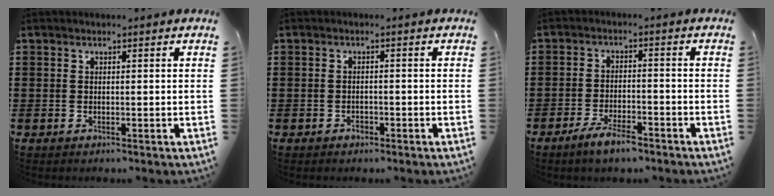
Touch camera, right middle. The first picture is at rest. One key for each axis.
{"total": 1.1, "fx": -0.9, "fy": 0.6, "fz": 0.3, "tx": -0.008, "ty": 0.001, "tz": -0.019}
{"total": 4.5, "fx": -3.5, "fy": 1.2, "fz": 2.6, "tx": -0.055, "ty": 0.002, "tz": -0.068}